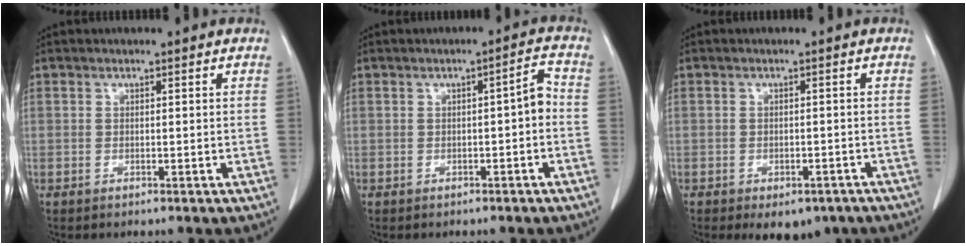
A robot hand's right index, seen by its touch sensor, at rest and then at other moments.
{"total": 3.1, "force": [-0.6, 0.6, 2.9], "torque": [-0.040, 0.015, -0.008]}
{"total": 6.0, "force": [-4.5, 3.3, 2.3], "torque": [-0.011, 0.003, -0.056]}